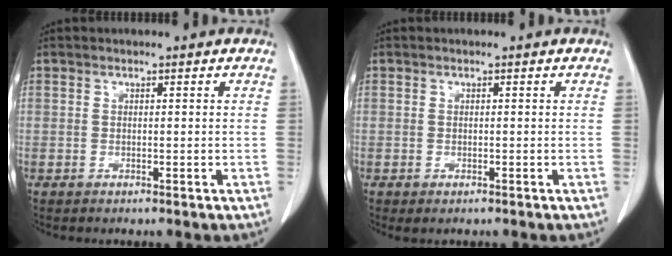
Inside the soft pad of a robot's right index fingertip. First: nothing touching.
{"total": 0.7, "force": [-0.4, 0.3, 0.5], "torque": [-0.006, -0.001, 0.001]}